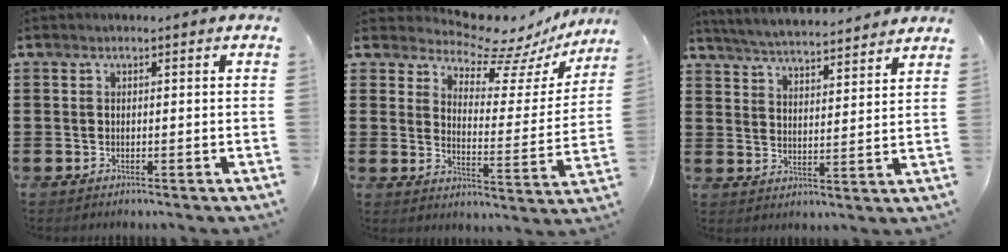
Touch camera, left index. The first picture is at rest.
{"total": 8.3, "force": [7.6, 2.0, 2.5], "torque": [-0.054, -0.062, 0.130]}
{"total": 4.8, "force": [4.7, -0.3, 0.7], "torque": [-0.036, -0.031, 0.080]}